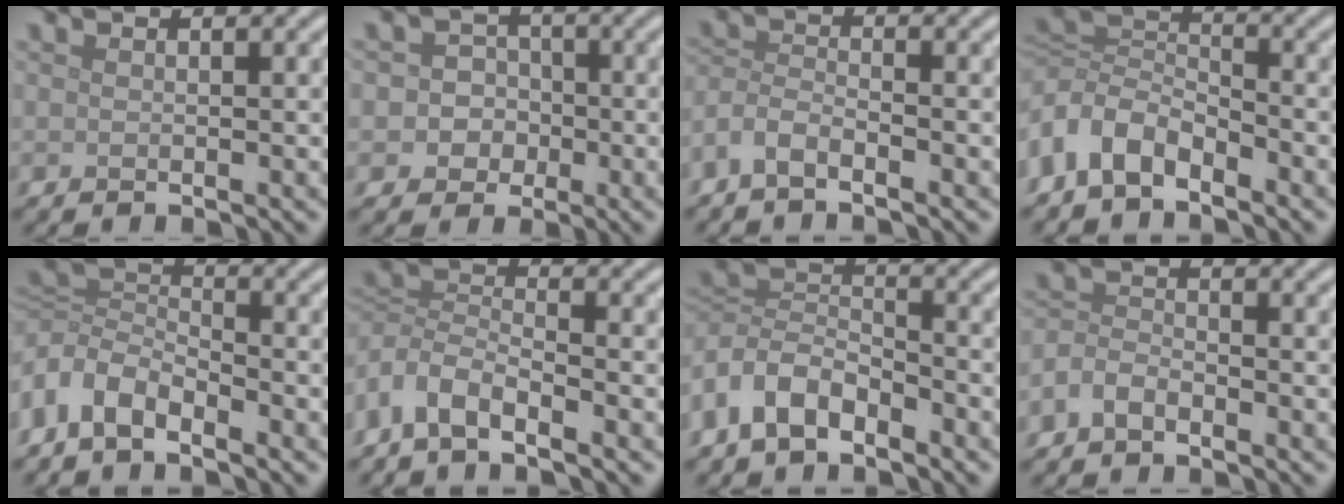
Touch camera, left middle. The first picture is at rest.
{"total": 3.4, "force": [-0.6, 3.2, 1.0], "torque": [0.008, 0.009, -0.028]}
{"total": 2.5, "force": [-2.0, 0.6, 1.3], "torque": [-0.030, 0.002, -0.050]}
{"total": 5.8, "force": [-2.8, 3.7, 3.4], "torque": [-0.075, 0.004, -0.073]}
{"total": 5.0, "force": [-2.7, 3.0, 2.9], "torque": [-0.064, 0.002, -0.071]}
{"total": 4.2, "force": [-3.0, 1.8, 2.4], "torque": [-0.053, -0.003, -0.071]}
{"total": 5.5, "force": [-3.3, 3.2, 3.1], "torque": [-0.059, 0.002, -0.078]}
{"total": 2.4, "force": [-1.7, 1.3, 1.2], "torque": [-0.026, 0.005, -0.042]}